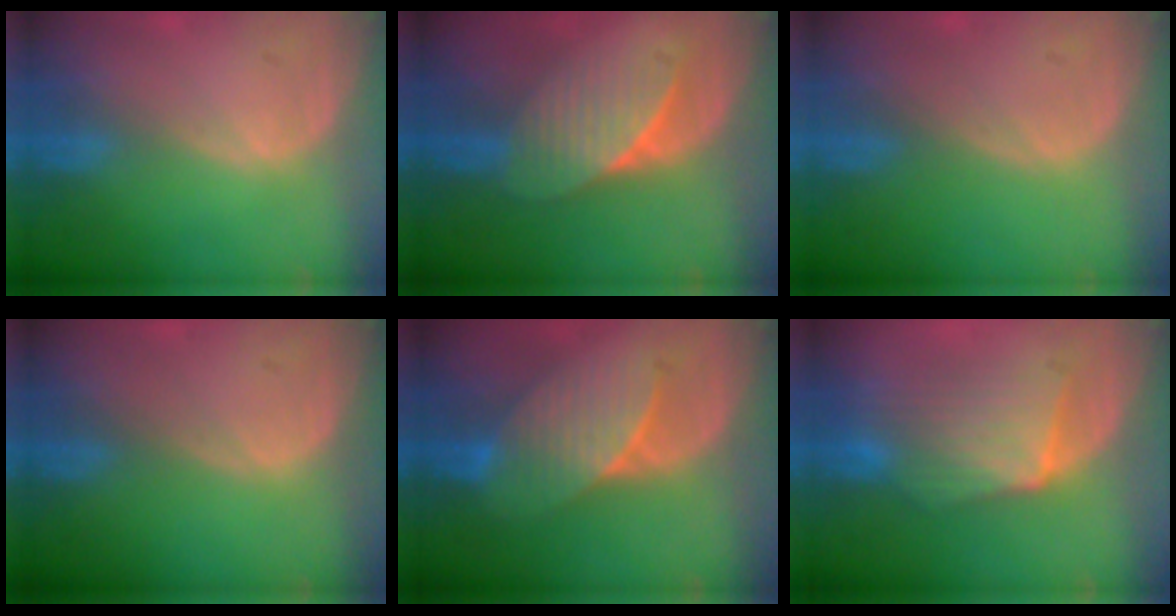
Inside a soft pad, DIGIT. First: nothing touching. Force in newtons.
{"total": 7.4, "press": 6.6, "slide": 3.4}
{"total": 0.0}
{"total": 0.0}
{"total": 7.2, "press": 7.1, "slide": 1.5}
{"total": 7.7, "press": 7.7, "slide": 0.4}